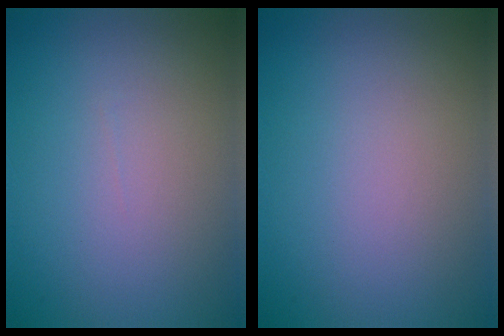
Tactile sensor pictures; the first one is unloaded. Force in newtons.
{"total": 0.0}